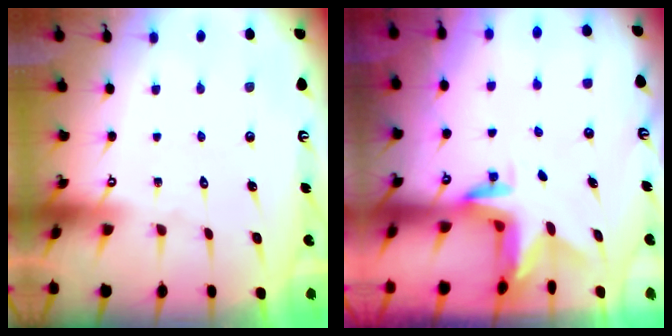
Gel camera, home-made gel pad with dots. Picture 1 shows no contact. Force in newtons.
{"total": 2.9, "press": 2.9, "slide": 0.2}